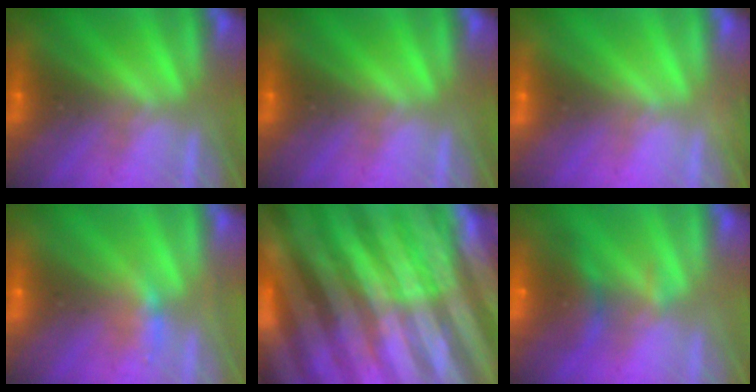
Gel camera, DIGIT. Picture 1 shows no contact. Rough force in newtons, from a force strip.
{"total": 0.0}
{"total": 2.9}
{"total": 2.2}
{"total": 5.6}
{"total": 9.8}